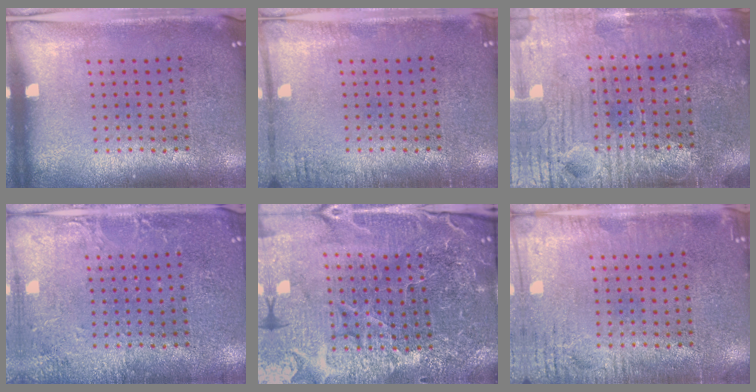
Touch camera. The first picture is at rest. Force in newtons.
{"total": 1.4, "press": 1.4, "slide": 0.1}
{"total": 4.0, "press": 3.8, "slide": 1.2}
{"total": 2.5, "press": 2.5, "slide": 0.3}
{"total": 5.7, "press": 5.3, "slide": 2.1}
{"total": 3.0, "press": 3.0, "slide": 0.2}